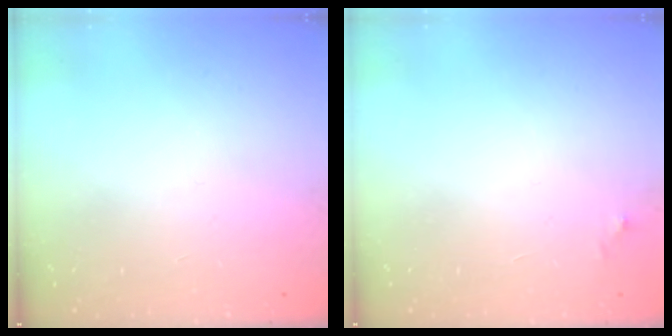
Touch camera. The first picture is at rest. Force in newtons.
{"total": 3.3, "press": 3.2, "slide": 0.5}